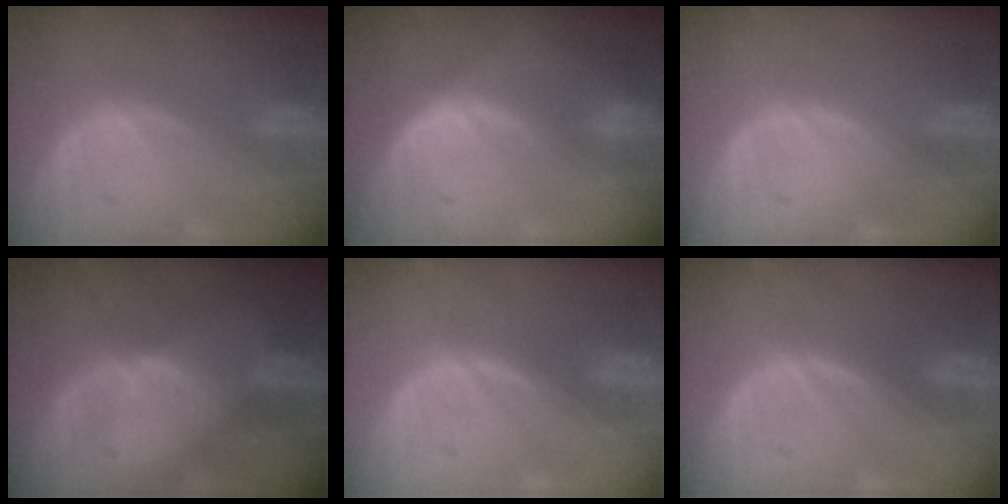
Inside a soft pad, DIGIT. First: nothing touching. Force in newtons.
{"total": 2.0, "press": 1.1, "slide": 1.7}
{"total": 0.0}
{"total": 2.7, "press": 2.7, "slide": 0.3}
{"total": 0.0}
{"total": 0.0}